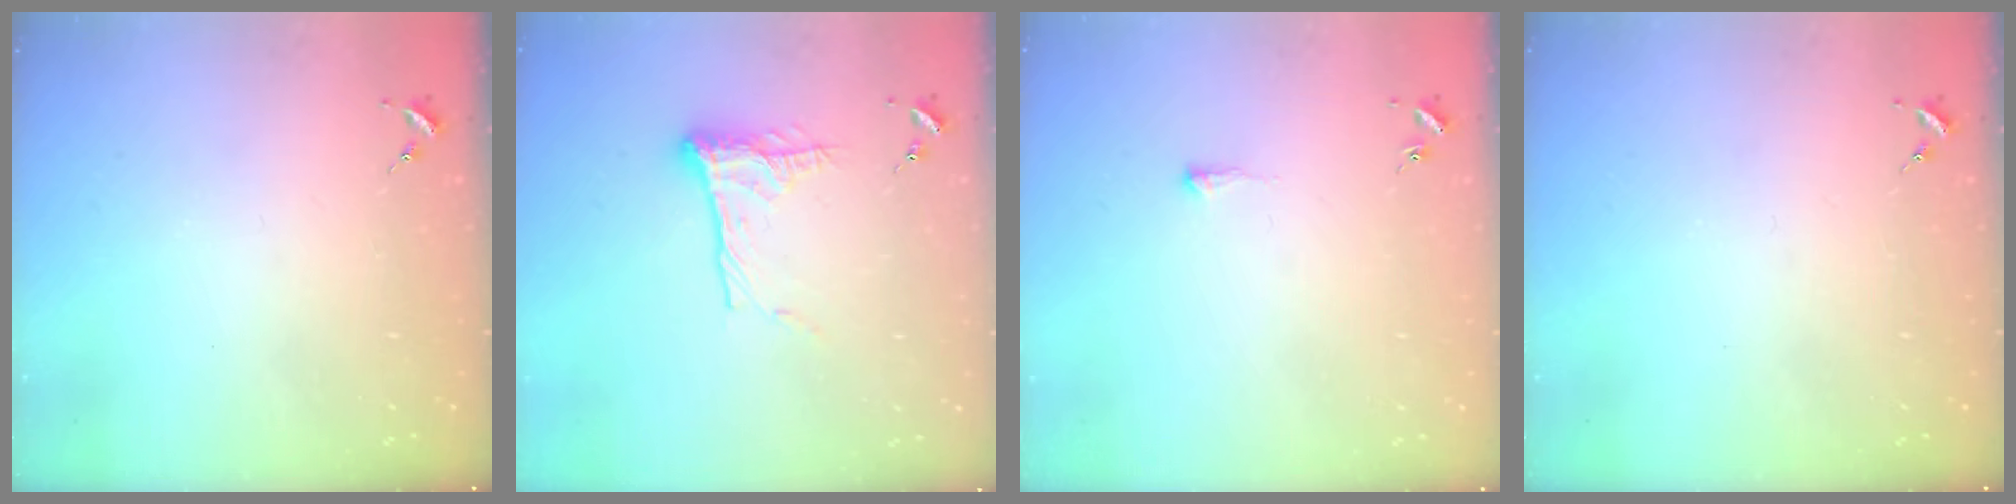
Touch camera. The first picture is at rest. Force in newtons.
{"total": 11.7, "press": 11.7, "slide": 0.8}
{"total": 2.9, "press": 2.8, "slide": 0.5}
{"total": 0.0}